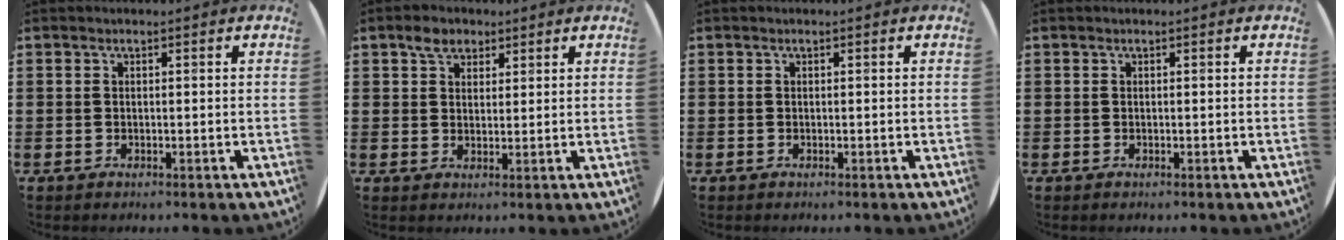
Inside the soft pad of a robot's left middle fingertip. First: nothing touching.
{"total": 3.1, "force": [2.3, 1.9, 0.9], "torque": [-0.006, 0.002, 0.041]}
{"total": 0.0}
{"total": 0.0}